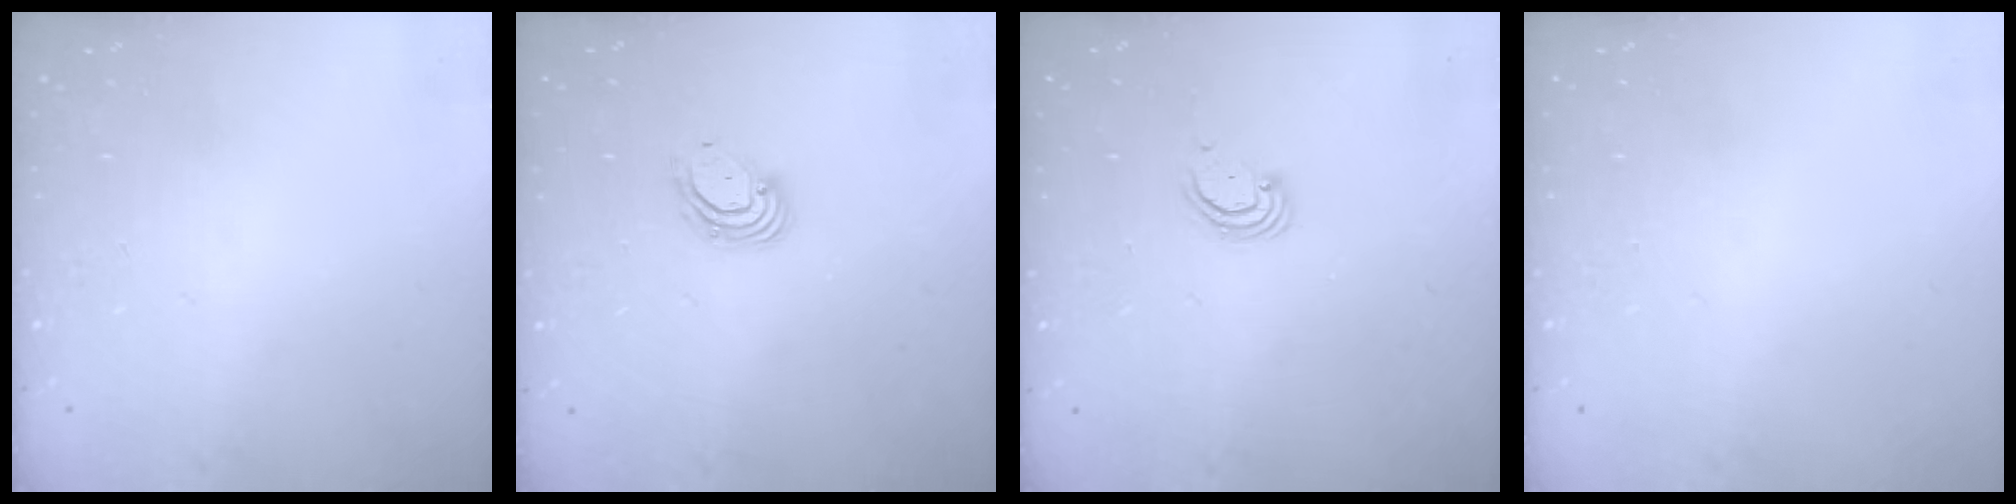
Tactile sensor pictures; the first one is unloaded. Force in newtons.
{"total": 5.6, "press": 5.6, "slide": 0.7}
{"total": 2.8, "press": 2.8, "slide": 0.3}
{"total": 0.0}